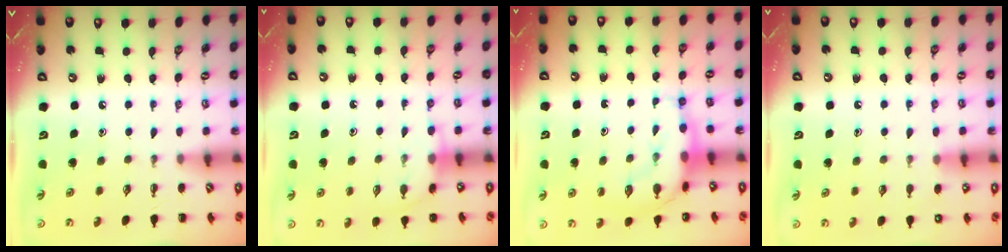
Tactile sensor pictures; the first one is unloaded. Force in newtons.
{"total": 5.6, "press": 5.5, "slide": 1.2}
{"total": 9.5, "press": 9.4, "slide": 1.6}
{"total": 8.4, "press": 8.2, "slide": 2.0}